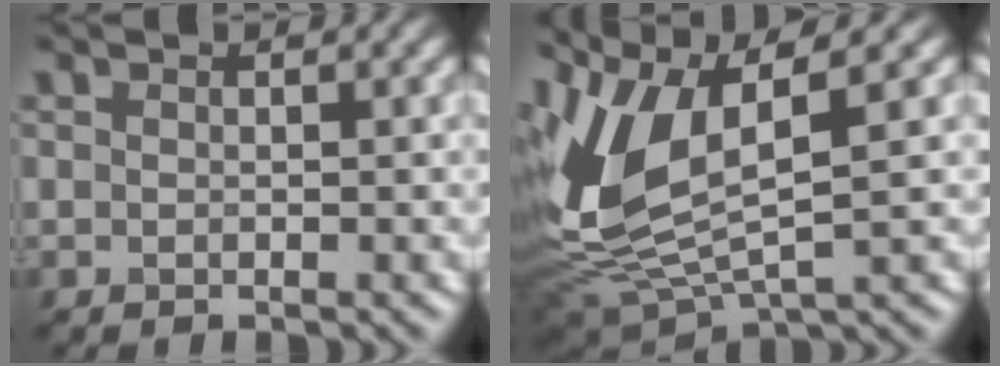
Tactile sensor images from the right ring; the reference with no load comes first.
{"total": 9.2, "force": [2.0, 3.8, 8.1], "torque": [-0.189, -0.003, 0.043]}